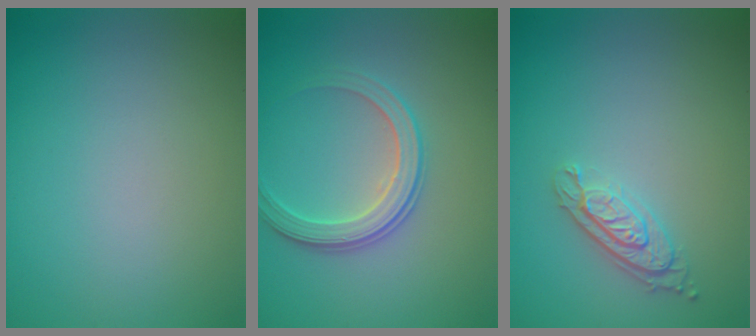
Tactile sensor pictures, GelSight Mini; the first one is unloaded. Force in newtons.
{"total": 2.9, "press": 2.8, "slide": 0.6}
{"total": 3.0, "press": 2.3, "slide": 1.9}